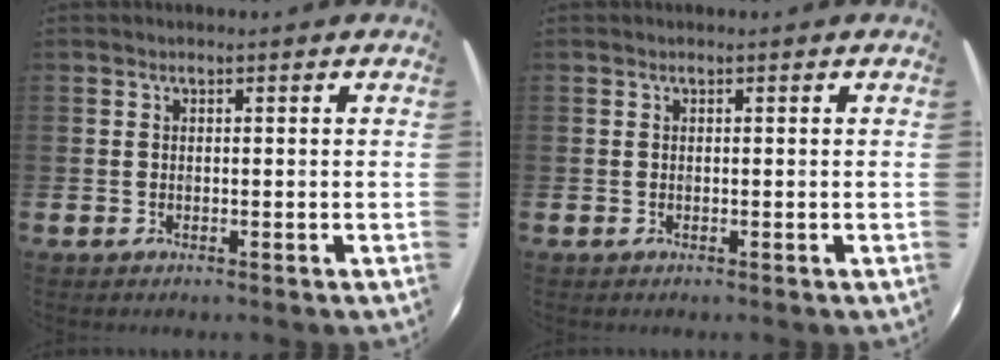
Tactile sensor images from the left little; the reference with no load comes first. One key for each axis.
{"total": 0.0}